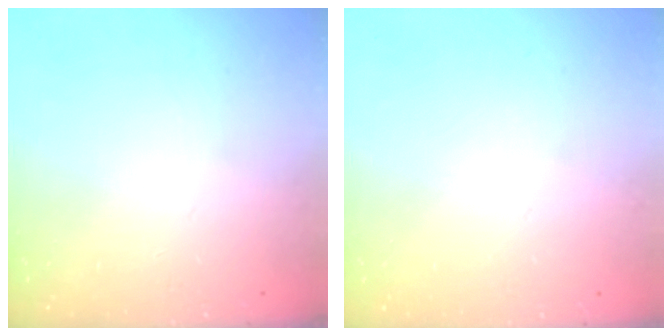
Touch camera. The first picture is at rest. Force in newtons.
{"total": 0.0}